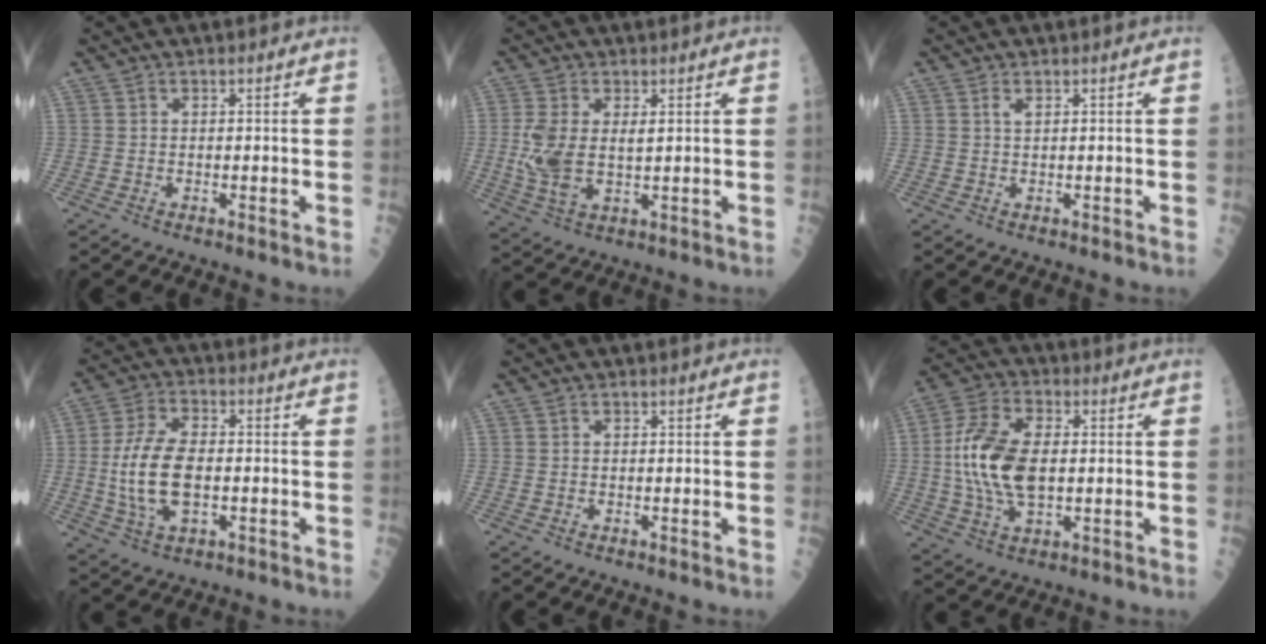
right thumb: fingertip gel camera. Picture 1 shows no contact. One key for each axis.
{"total": 8.1, "fx": 0.7, "fy": 4.3, "fz": 6.9, "tx": -0.154, "ty": -0.004, "tz": 0.022}
{"total": 1.0, "fx": 0.5, "fy": 0.3, "fz": 0.8, "tx": -0.013, "ty": 0.000, "tz": 0.008}
{"total": 12.5, "fx": -1.3, "fy": 6.4, "fz": 10.7, "tx": -0.212, "ty": 0.009, "tz": -0.025}
{"total": 0.0}
{"total": 14.7, "fx": 0.1, "fy": 7.8, "fz": 12.5, "tx": -0.253, "ty": 0.008, "tz": -0.001}